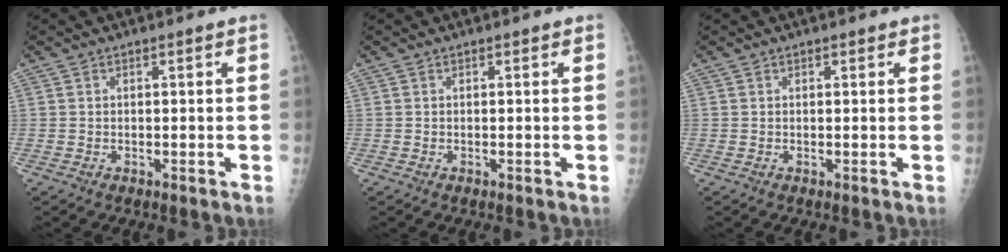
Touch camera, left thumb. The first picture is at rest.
{"total": 0.0}
{"total": 0.6, "force": [0.4, 0.4, 0.1], "torque": [0.000, -0.002, 0.003]}